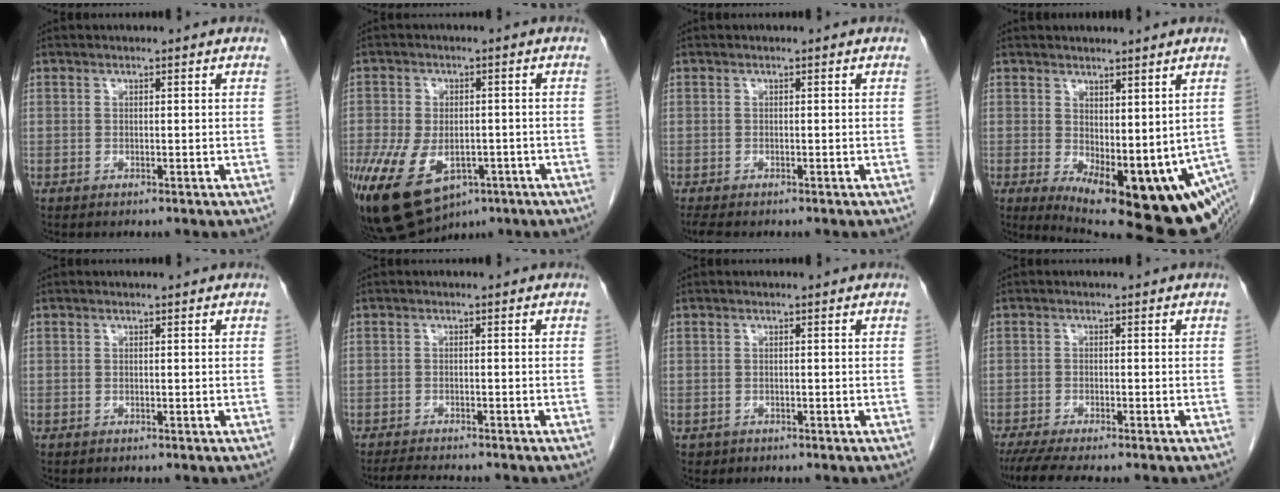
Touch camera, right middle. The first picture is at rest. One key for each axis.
{"total": 16.5, "fx": -8.0, "fy": 10.0, "fz": 10.5, "tx": -0.232, "ty": -0.014, "tz": -0.115}
{"total": 2.1, "fx": -1.7, "fy": 0.7, "fz": 1.0, "tx": -0.021, "ty": -0.008, "tz": -0.025}
{"total": 17.8, "fx": -5.7, "fy": 7.0, "fz": 15.4, "tx": -0.171, "ty": -0.028, "tz": -0.059}
{"total": 0.0}
{"total": 4.9, "fx": -4.5, "fy": 0.4, "fz": 1.8, "tx": -0.027, "ty": -0.014, "tz": -0.071}
{"total": 0.9, "fx": -0.5, "fy": 0.7, "fz": 0.0, "tx": -0.009, "ty": 0.003, "tz": -0.006}
{"total": 7.7, "fx": -6.4, "fy": 0.9, "fz": 4.2, "tx": -0.062, "ty": -0.015, "tz": -0.101}